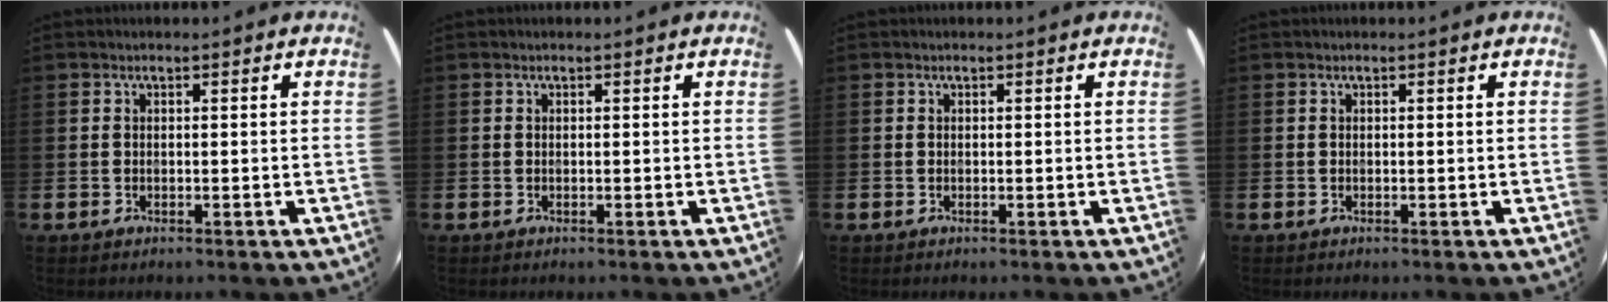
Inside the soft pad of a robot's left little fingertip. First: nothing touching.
{"total": 0.0}
{"total": 0.0}
{"total": 0.0}